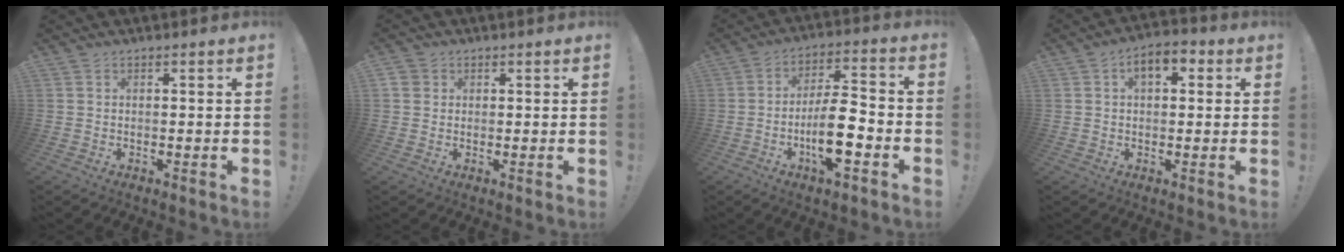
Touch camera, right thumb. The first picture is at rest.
{"total": 2.4, "force": [0.9, 2.1, 0.5], "torque": [-0.013, 0.002, 0.018]}
{"total": 13.4, "force": [-4.7, 4.4, 11.7], "torque": [-0.214, 0.015, -0.083]}
{"total": 6.5, "force": [2.0, 3.8, 4.9], "torque": [-0.063, 0.001, 0.031]}